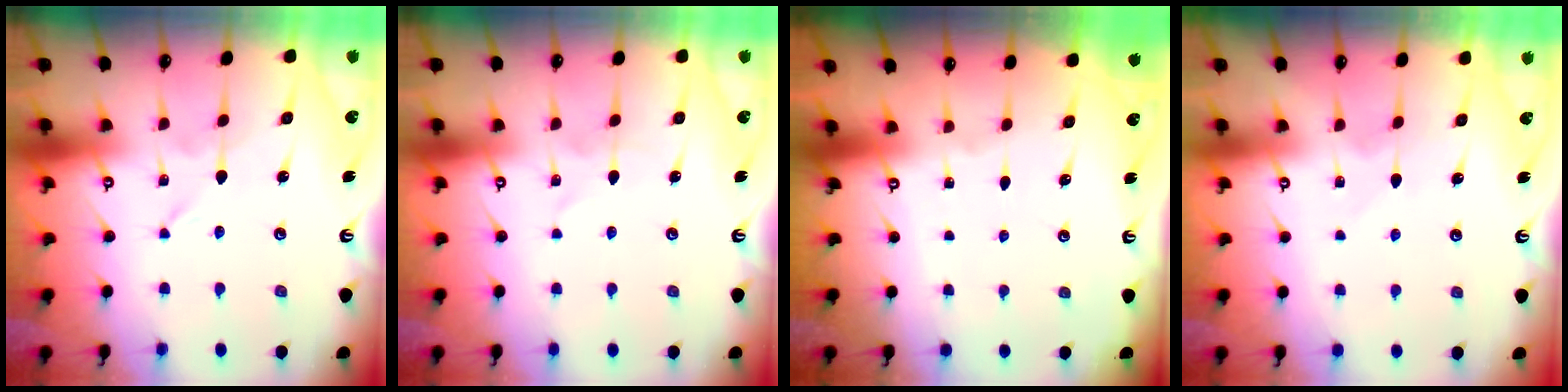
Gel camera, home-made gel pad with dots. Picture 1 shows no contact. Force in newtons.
{"total": 1.8, "press": 1.7, "slide": 0.2}
{"total": 0.0}
{"total": 3.0, "press": 3.0, "slide": 0.3}